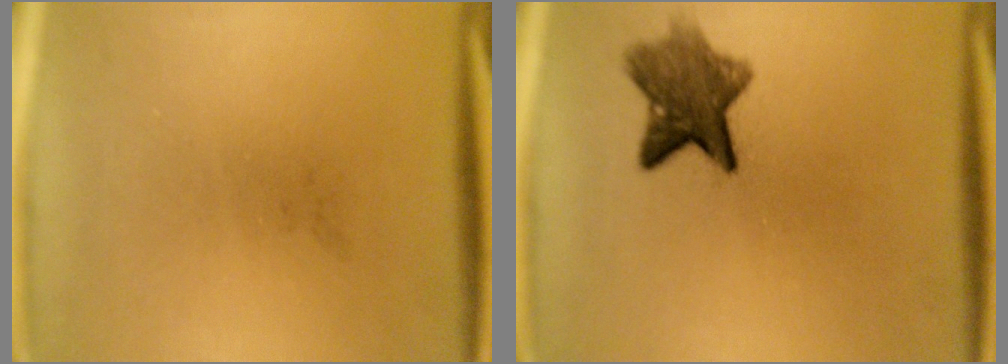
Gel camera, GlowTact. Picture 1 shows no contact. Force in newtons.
{"total": 7.2}